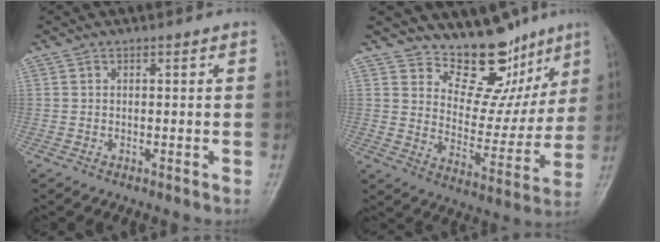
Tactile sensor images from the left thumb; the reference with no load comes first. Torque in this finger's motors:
{"motor_torque": [0.33, 0.09, -0.39, -0.35, 0.05]}